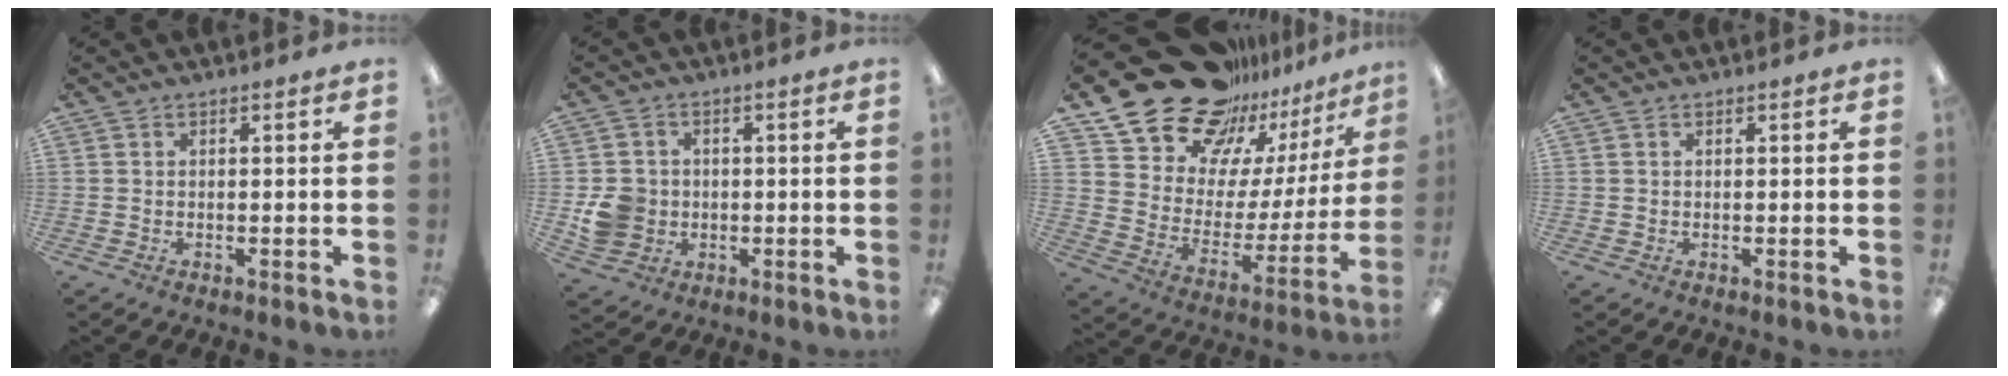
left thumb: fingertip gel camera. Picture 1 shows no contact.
{"total": 7.0, "force": [-0.7, 6.6, 2.3], "torque": [-0.048, 0.014, -0.009]}
{"total": 24.4, "force": [19.7, 12.2, 7.5], "torque": [-0.133, -0.141, 0.364]}
{"total": 0.0}